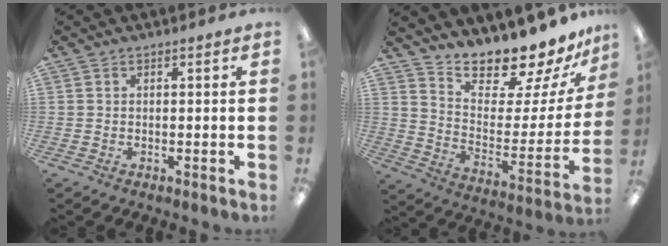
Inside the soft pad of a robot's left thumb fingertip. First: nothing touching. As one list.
[{"total": 14.9, "force": [14.2, 2.8, 3.4], "torque": [-0.061, -0.135, 0.243]}]